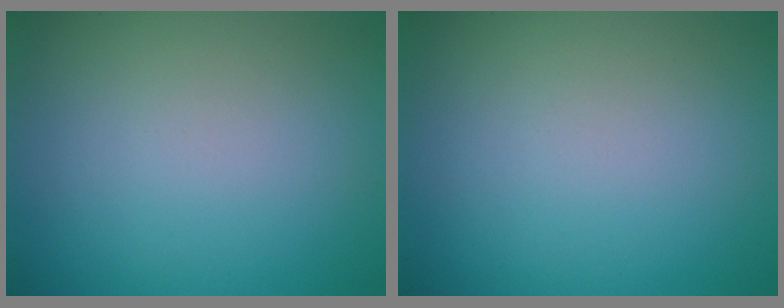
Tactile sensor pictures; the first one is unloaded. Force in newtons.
{"total": 0.0}